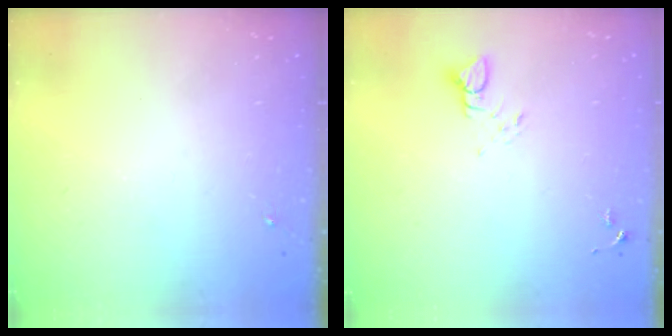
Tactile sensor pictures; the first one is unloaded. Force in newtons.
{"total": 3.9, "press": 3.9, "slide": 0.2}